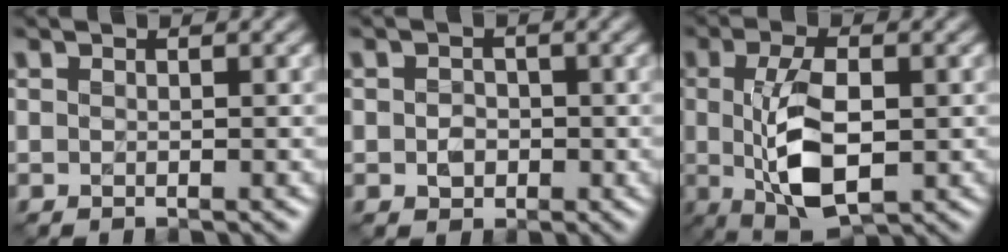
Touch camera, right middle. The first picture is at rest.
{"total": 2.2, "force": [-0.6, 1.7, 1.3], "torque": [-0.021, 0.003, -0.011]}
{"total": 6.9, "force": [-0.7, 2.9, 6.2], "torque": [-0.131, -0.002, -0.007]}